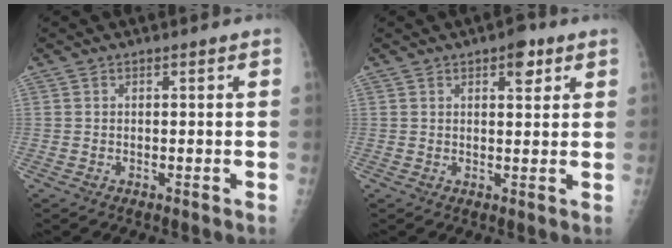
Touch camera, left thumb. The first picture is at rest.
{"total": 4.1, "force": [2.2, 1.9, 2.8], "torque": [-0.023, -0.008, 0.027]}